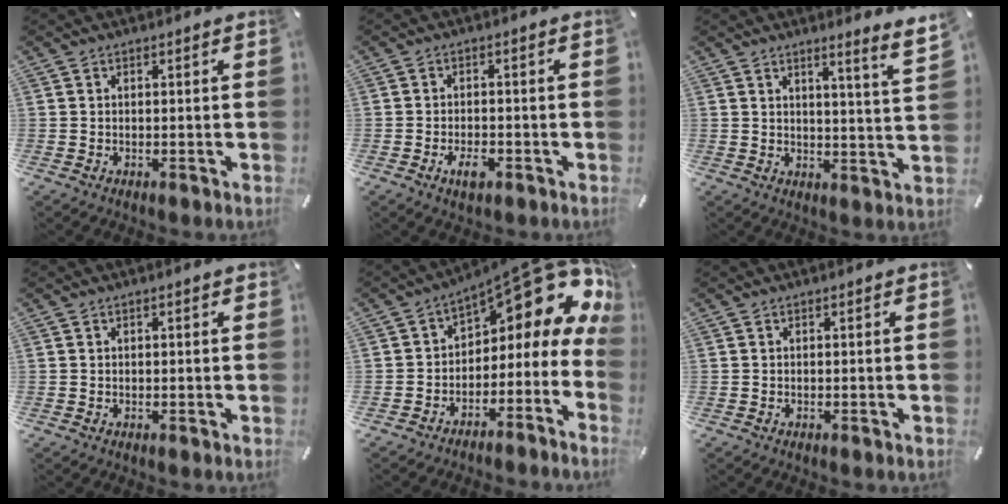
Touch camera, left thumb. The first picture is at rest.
{"total": 3.7, "force": [-1.8, 1.7, 2.7], "torque": [-0.056, 0.003, -0.034]}
{"total": 6.0, "force": [4.3, -0.6, 4.1], "torque": [-0.062, -0.037, 0.068]}
{"total": 0.5, "force": [0.3, 0.2, 0.4], "torque": [-0.008, 0.002, 0.004]}
{"total": 12.5, "force": [7.7, 5.8, 8.0], "torque": [-0.099, -0.064, 0.119]}
{"total": 0.0}